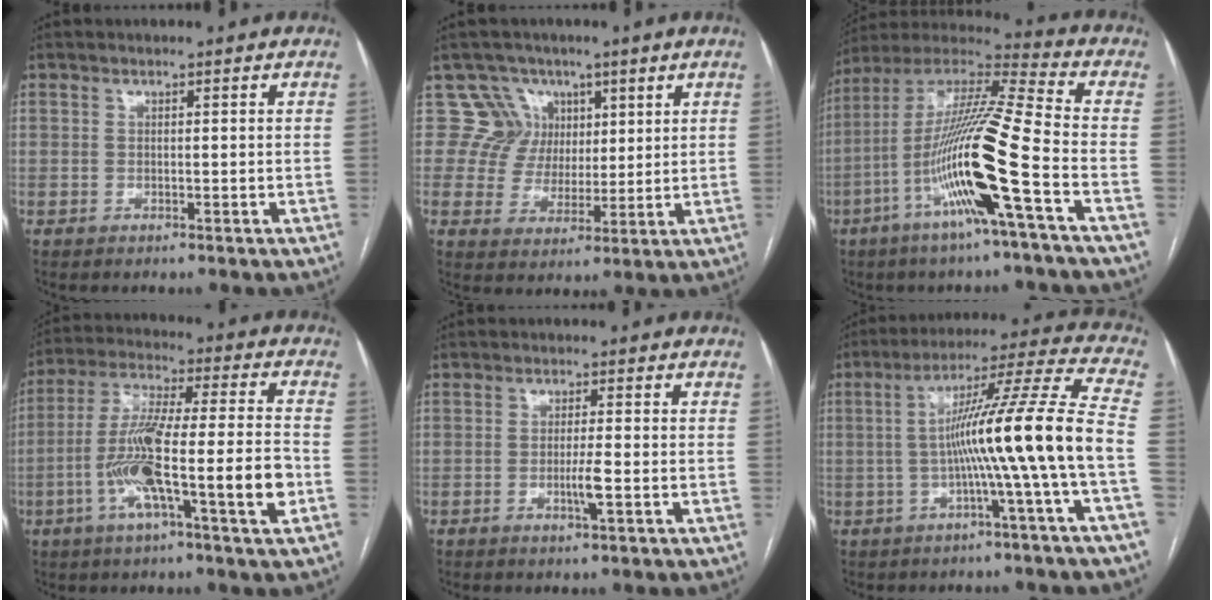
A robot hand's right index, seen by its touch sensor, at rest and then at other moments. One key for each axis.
{"total": 7.7, "fx": 3.7, "fy": 6.7, "fz": -0.8, "tx": 0.035, "ty": 0.007, "tz": 0.065}
{"total": 18.8, "fx": -6.4, "fy": -0.5, "fz": 17.6, "tx": -0.350, "ty": -0.008, "tz": -0.130}
{"total": 16.6, "fx": -4.8, "fy": 0.7, "fz": 15.9, "tx": -0.289, "ty": 0.004, "tz": -0.088}
{"total": 2.9, "fx": -0.9, "fy": -0.1, "fz": 2.8, "tx": -0.054, "ty": -0.005, "tz": -0.016}
{"total": 15.2, "fx": -2.7, "fy": -2.6, "fz": 14.8, "tx": -0.231, "ty": 0.016, "tz": -0.051}